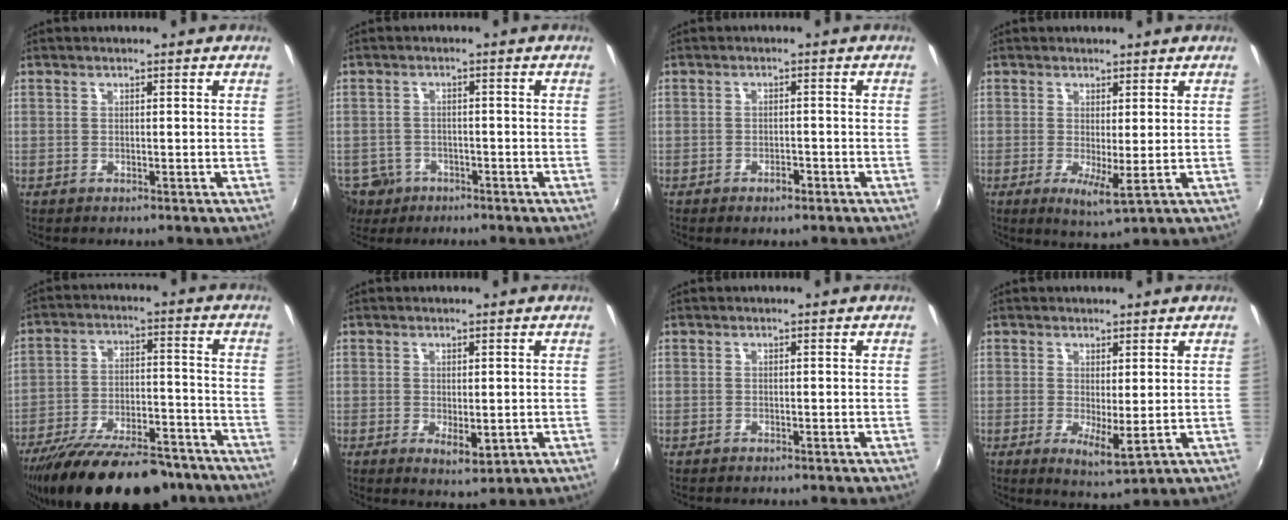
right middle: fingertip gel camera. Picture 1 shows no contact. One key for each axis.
{"total": 6.8, "fx": -4.0, "fy": 5.1, "fz": 2.1, "tx": -0.064, "ty": -0.006, "tz": -0.064}
{"total": 2.1, "fx": -1.5, "fy": 0.8, "fz": 1.2, "tx": -0.023, "ty": 0.000, "tz": -0.022}
{"total": 2.7, "fx": -0.6, "fy": 0.1, "fz": 2.7, "tx": -0.052, "ty": -0.010, "tz": -0.008}
{"total": 24.4, "fx": -19.7, "fy": 7.8, "fz": 12.0, "tx": -0.219, "ty": -0.020, "tz": -0.282}
{"total": 3.2, "fx": -0.4, "fy": 1.5, "fz": 2.8, "tx": -0.045, "ty": -0.010, "tz": -0.002}
{"total": 0.6, "fx": -0.6, "fy": 0.1, "fz": 0.2, "tx": -0.005, "ty": -0.004, "tz": -0.009}
{"total": 4.4, "fx": 0.0, "fy": 0.9, "fz": 4.3, "tx": -0.070, "ty": -0.013, "tz": 0.005}